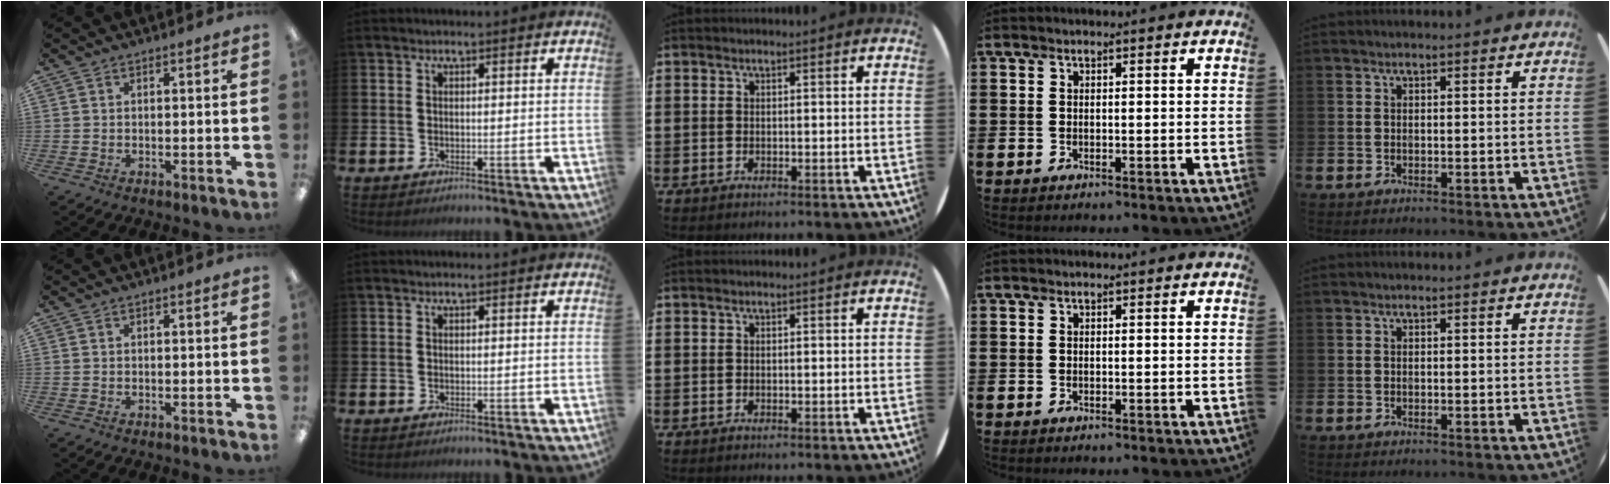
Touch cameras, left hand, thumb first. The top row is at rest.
{}